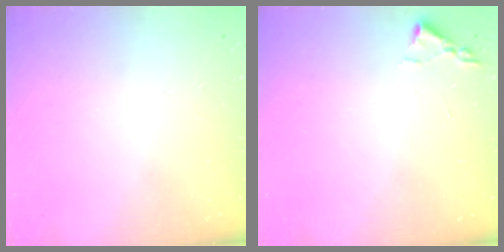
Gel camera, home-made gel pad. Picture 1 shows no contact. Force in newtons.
{"total": 1.8, "press": 1.8, "slide": 0.3}